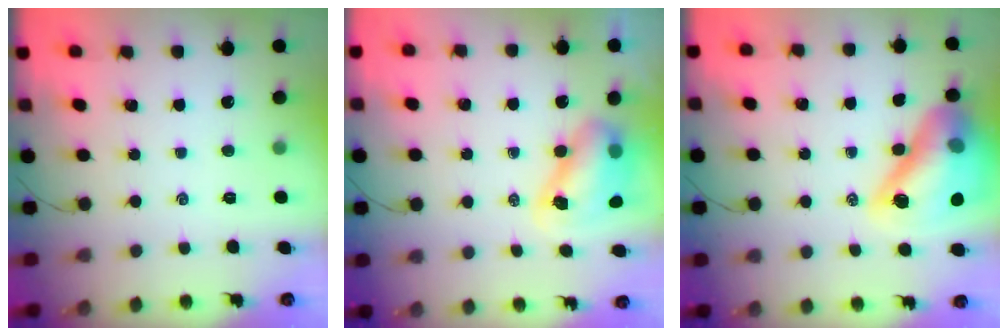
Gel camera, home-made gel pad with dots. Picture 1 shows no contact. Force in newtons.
{"total": 8.9, "press": 8.6, "slide": 2.2}
{"total": 20.3, "press": 19.9, "slide": 4.0}